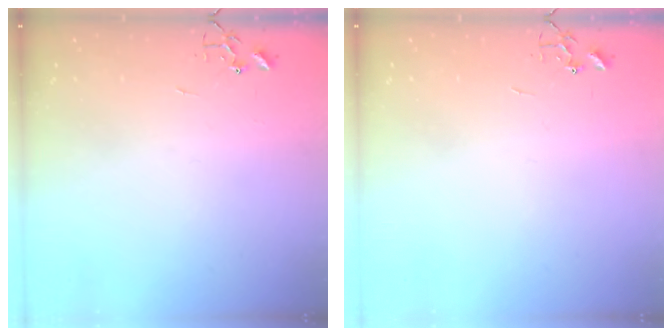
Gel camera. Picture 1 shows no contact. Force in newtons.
{"total": 0.0}